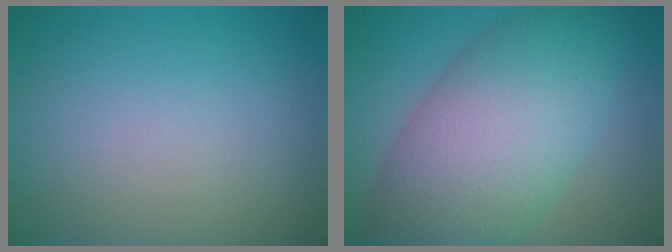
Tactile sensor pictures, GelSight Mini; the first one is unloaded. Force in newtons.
{"total": 10.7, "press": 10.7, "slide": 0.5}